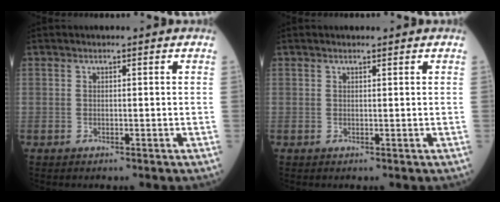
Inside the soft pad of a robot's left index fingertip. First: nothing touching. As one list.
[{"total": 0.8, "force": [0.7, 0.1, 0.4], "torque": [-0.009, 0.005, 0.011]}]